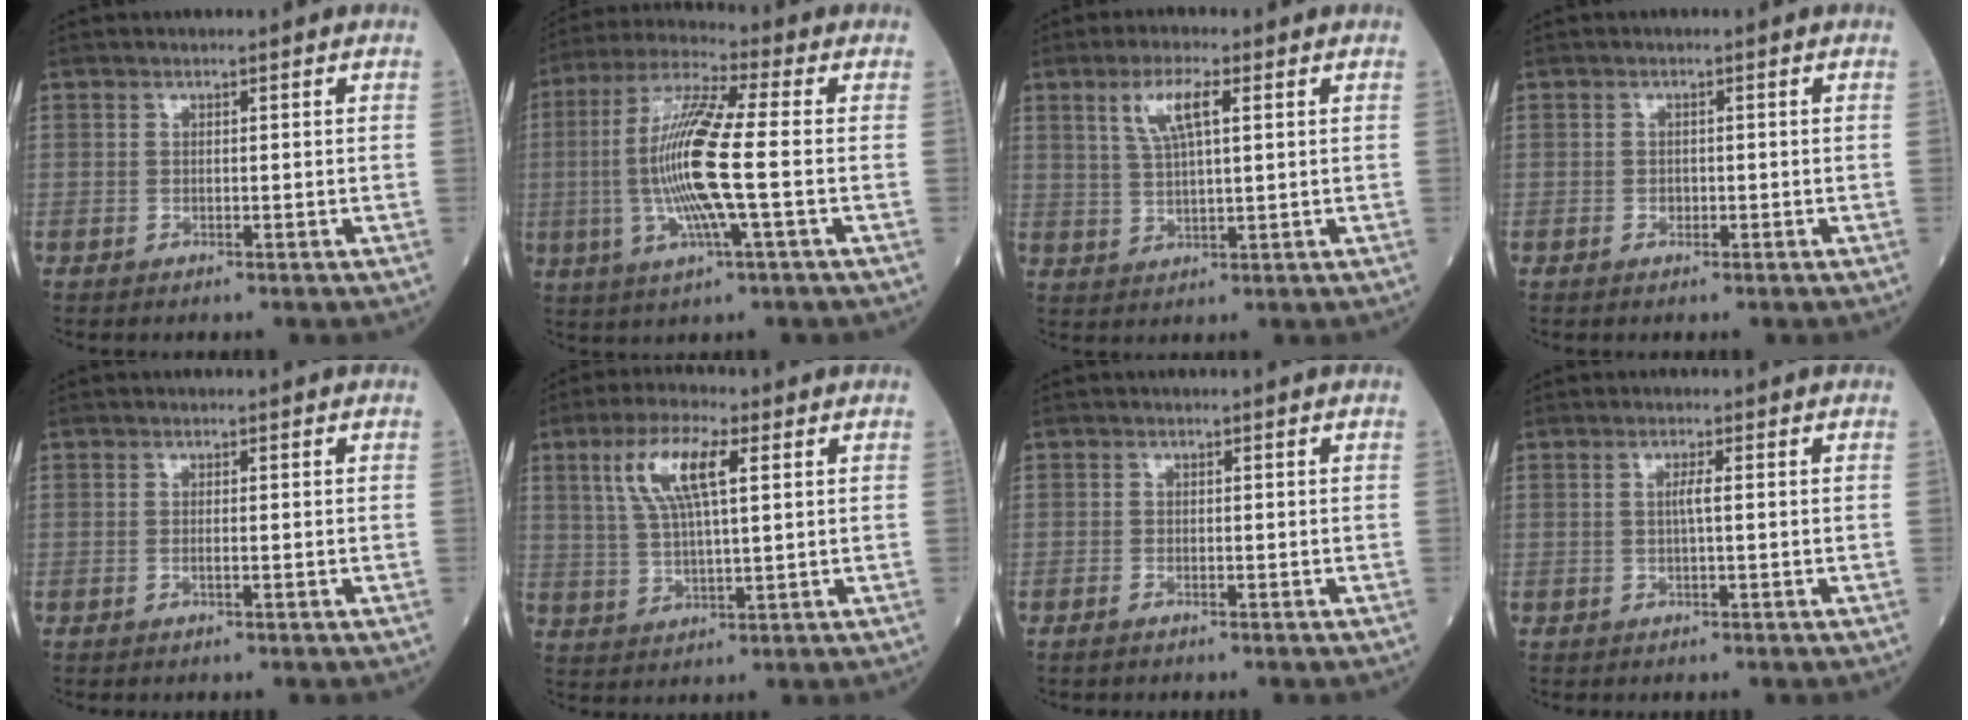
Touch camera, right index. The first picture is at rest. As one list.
[{"total": 13.7, "force": [-1.4, 0.6, 13.6], "torque": [-0.278, 0.000, -0.034]}, {"total": 6.0, "force": [2.5, 1.2, 5.4], "torque": [-0.110, 0.008, 0.051]}, {"total": 0.6, "force": [-0.2, 0.5, 0.3], "torque": [-0.006, 0.001, -0.004]}, {"total": 0.6, "force": [-0.2, -0.2, 0.6], "torque": [-0.013, 0.000, -0.004]}, {"total": 9.2, "force": [3.5, 2.0, 8.3], "torque": [-0.173, 0.014, 0.068]}, {"total": 0.8, "force": [-0.6, 0.2, 0.4], "torque": [-0.010, -0.001, -0.010]}, {"total": 1.5, "force": [0.1, -0.1, 1.5], "torque": [-0.030, 0.001, 0.000]}]